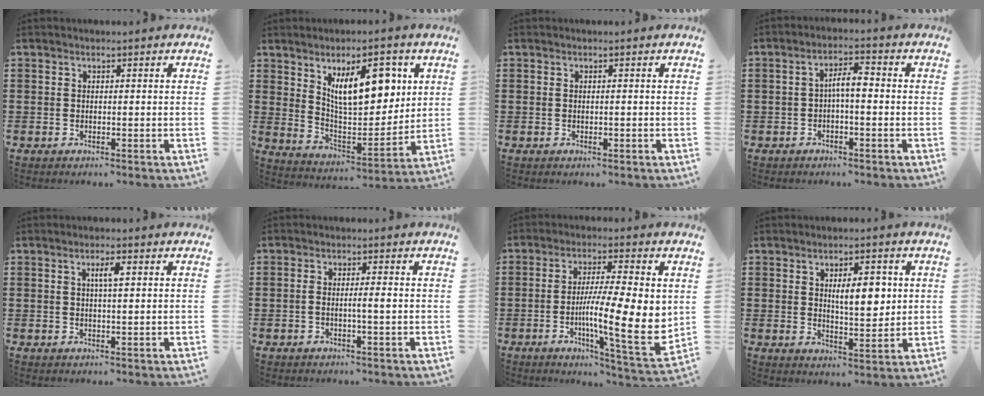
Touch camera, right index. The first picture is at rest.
{"total": 12.4, "force": [5.6, 5.6, 9.5], "torque": [-0.148, -0.014, 0.094]}
{"total": 0.6, "force": [-0.1, 0.1, 0.6], "torque": [-0.012, -0.004, -0.001]}
{"total": 3.5, "force": [-0.4, 0.9, 3.4], "torque": [-0.063, 0.009, -0.011]}
{"total": 2.9, "force": [0.8, 0.6, 2.7], "torque": [-0.054, 0.006, 0.010]}
{"total": 2.2, "force": [-0.5, 0.1, 2.1], "torque": [-0.039, -0.001, -0.010]}
{"total": 13.3, "force": [-0.4, 2.7, 13.0], "torque": [-0.199, -0.026, -0.009]}
{"total": 6.6, "force": [1.6, 2.7, 5.8], "torque": [-0.085, -0.005, 0.017]}